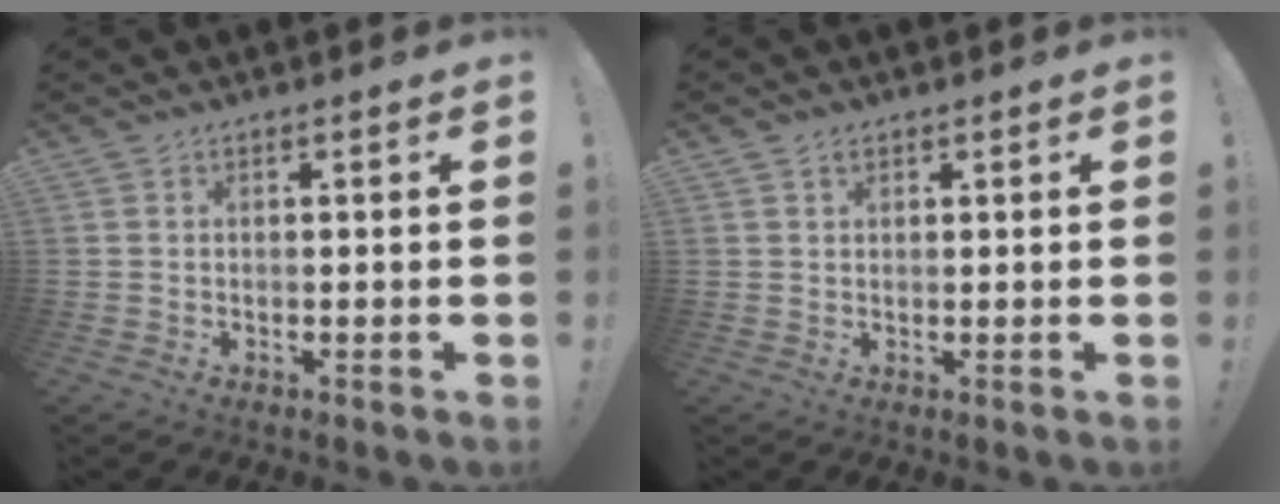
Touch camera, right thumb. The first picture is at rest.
{"total": 1.4, "force": [0.9, 0.9, 0.4], "torque": [-0.004, -0.001, 0.017]}